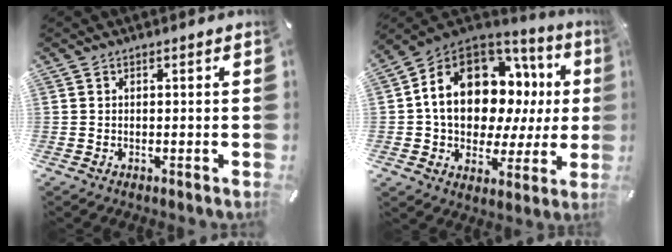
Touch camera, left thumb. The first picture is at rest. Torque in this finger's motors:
{"motor_torque": [1.65, 1.57, 0.69, -0.13, 0.71]}